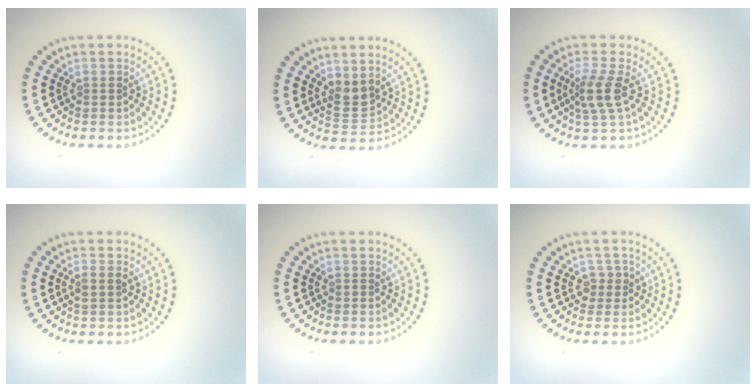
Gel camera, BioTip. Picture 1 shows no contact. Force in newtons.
{"total": 1.9, "press": 1.6, "slide": 1.1}
{"total": 2.7, "press": 2.0, "slide": 1.8}
{"total": 1.1, "press": 1.0, "slide": 0.4}
{"total": 0.0}
{"total": 1.3, "press": 1.0, "slide": 0.9}